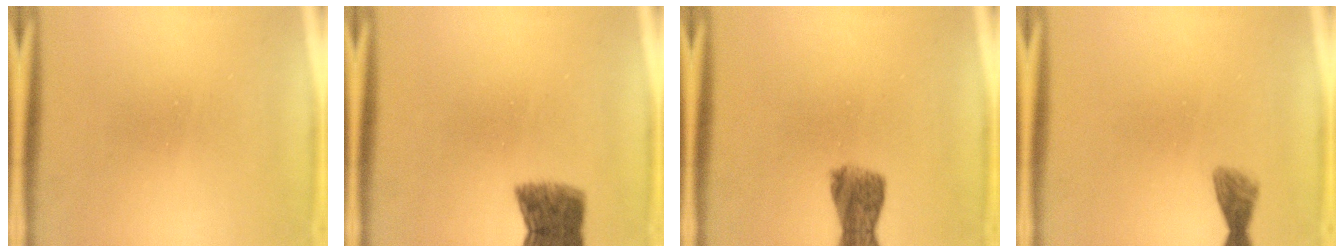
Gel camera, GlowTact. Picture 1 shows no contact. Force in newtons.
{"total": 6.8}
{"total": 5.6}
{"total": 1.9}